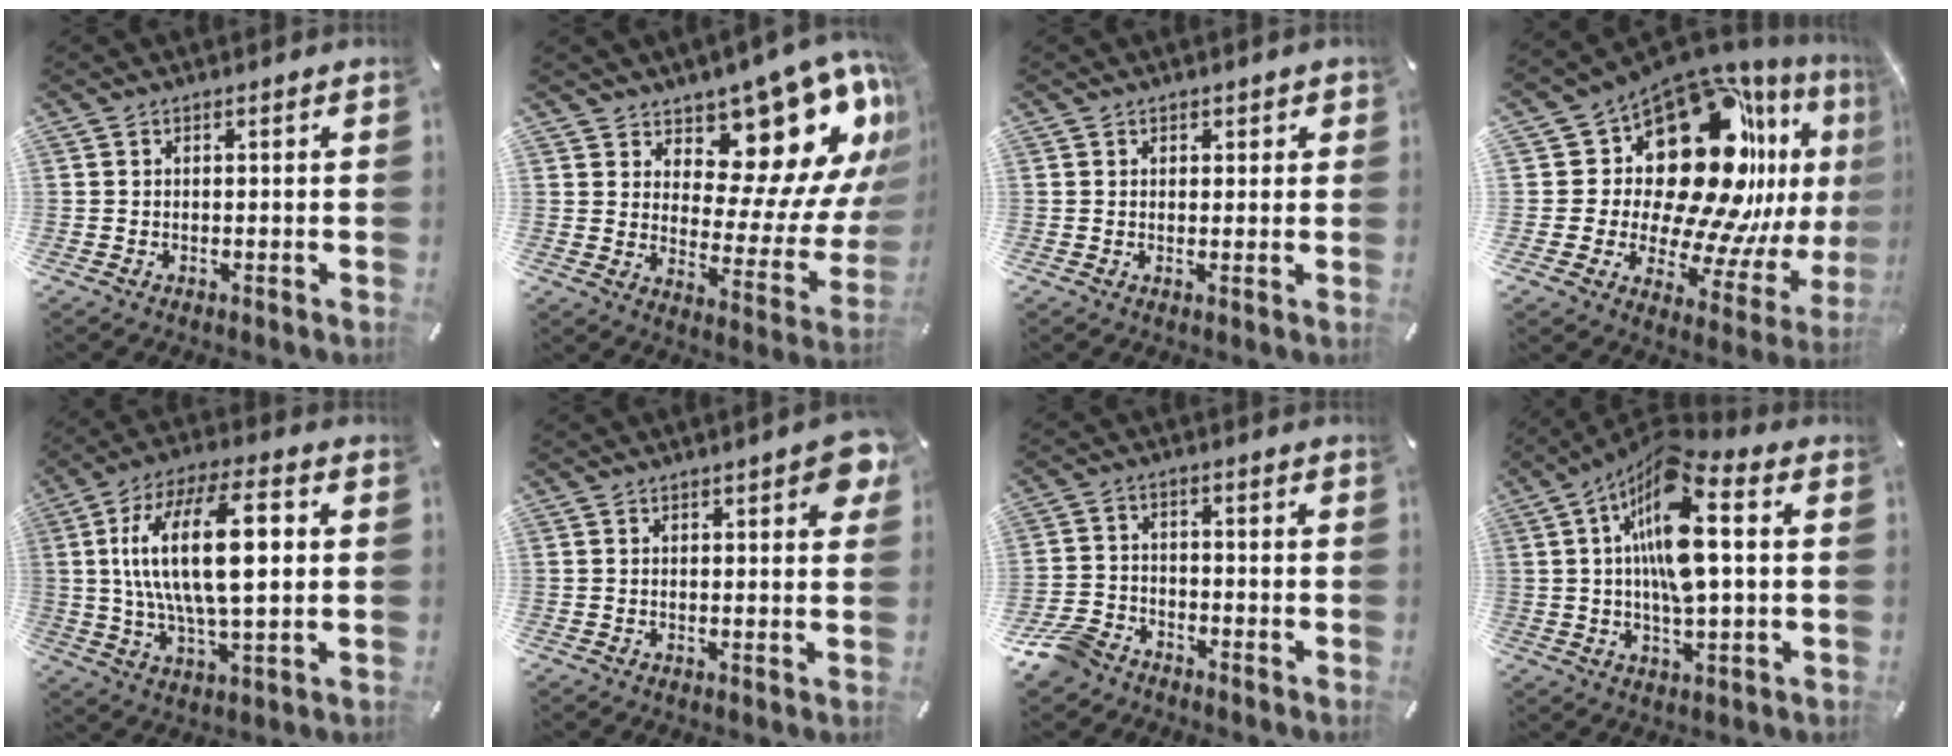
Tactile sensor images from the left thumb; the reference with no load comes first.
{"total": 14.7, "force": [9.7, 8.3, 7.2], "torque": [-0.071, -0.112, 0.159]}
{"total": 1.2, "force": [0.7, 1.0, 0.2], "torque": [0.003, 0.001, 0.009]}
{"total": 27.0, "force": [9.3, 16.6, 19.1], "torque": [-0.288, -0.108, 0.182]}
{"total": 21.0, "force": [3.2, 8.4, 19.0], "torque": [-0.368, -0.001, 0.042]}
{"total": 4.7, "force": [2.4, 1.6, 3.7], "torque": [-0.045, -0.010, 0.036]}
{"total": 7.9, "force": [-6.1, 4.2, 2.7], "torque": [-0.066, 0.026, -0.121]}
{"total": 16.8, "force": [3.2, 6.2, 15.3], "torque": [-0.299, -0.001, 0.051]}